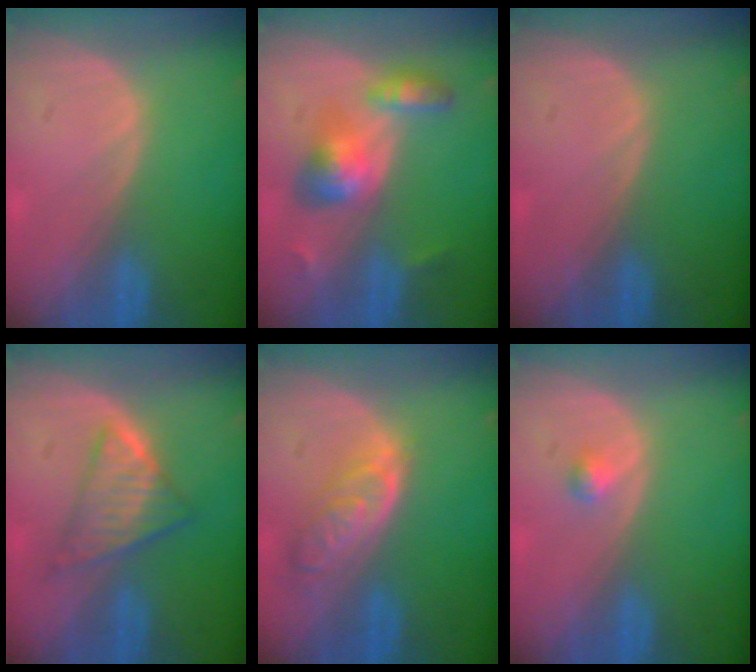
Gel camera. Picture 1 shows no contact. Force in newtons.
{"total": 6.2, "press": 6.1, "slide": 1.0}
{"total": 0.0}
{"total": 6.2, "press": 5.7, "slide": 2.3}
{"total": 6.4, "press": 5.7, "slide": 2.9}
{"total": 1.1, "press": 1.1, "slide": 0.1}